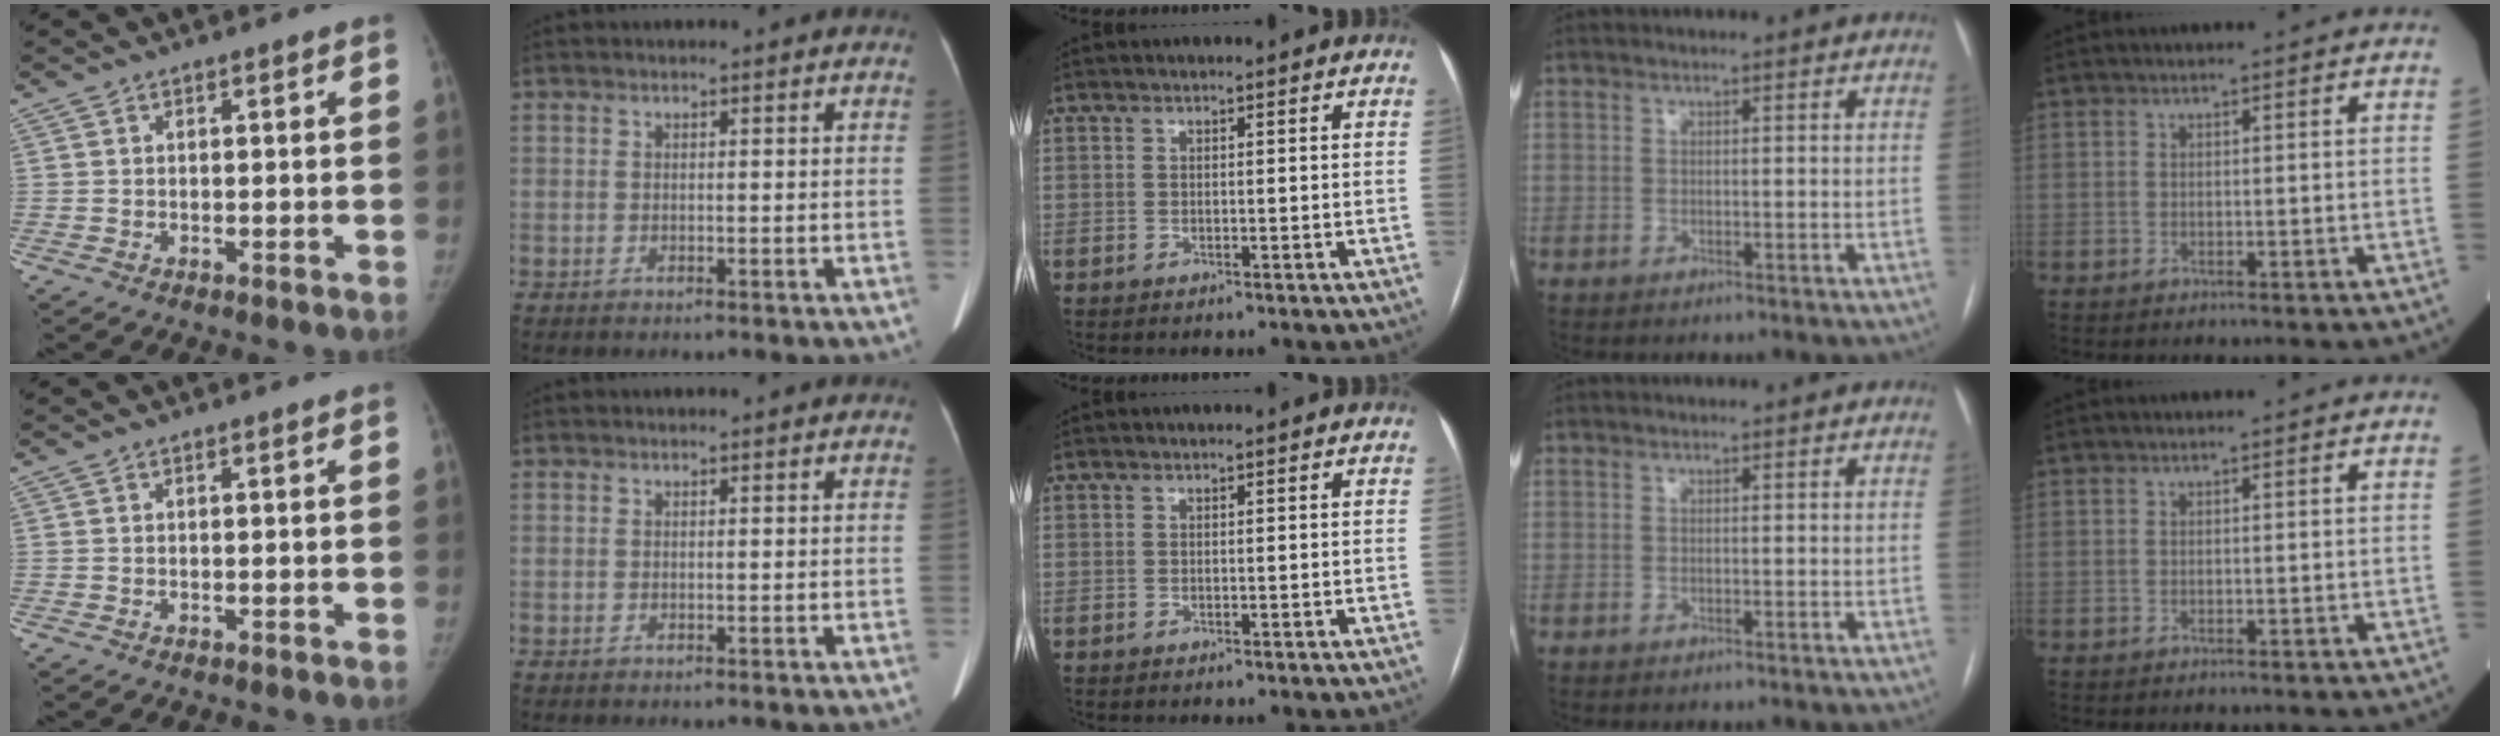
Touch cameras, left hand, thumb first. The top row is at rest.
{}